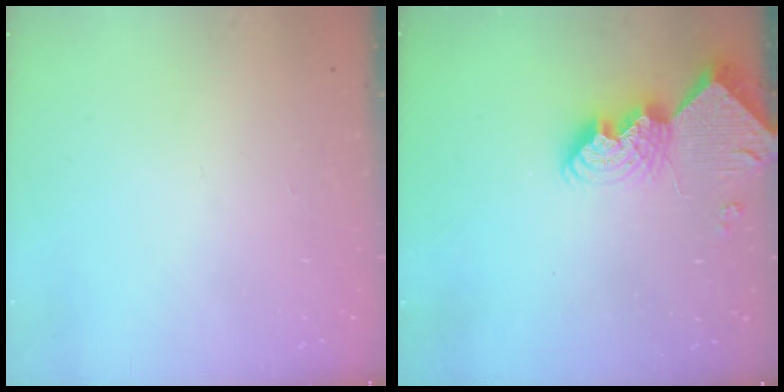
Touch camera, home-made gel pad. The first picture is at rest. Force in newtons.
{"total": 9.5, "press": 9.5, "slide": 0.8}